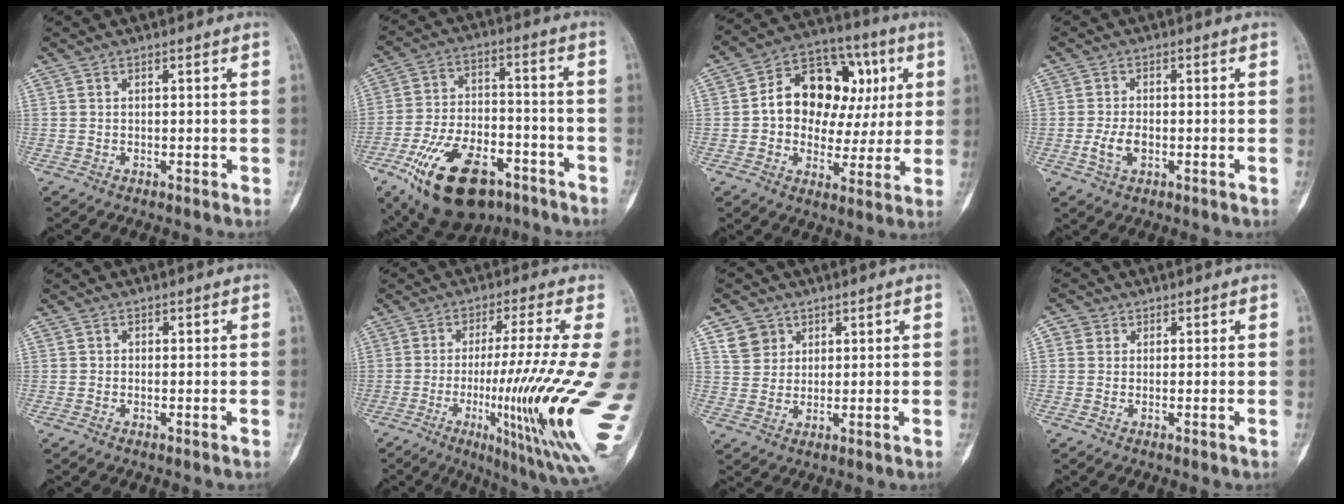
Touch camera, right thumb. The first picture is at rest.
{"total": 20.7, "force": [-11.4, 11.1, 13.3], "torque": [-0.240, 0.053, -0.185]}
{"total": 18.9, "force": [3.4, 13.4, 12.9], "torque": [-0.144, 0.032, 0.050]}
{"total": 3.6, "force": [-1.0, 2.0, 2.8], "torque": [-0.064, 0.007, -0.018]}
{"total": 0.5, "force": [0.1, 0.5, 0.0], "torque": [0.002, 0.000, -0.003]}
{"total": 20.6, "force": [-2.3, 2.0, 20.4], "torque": [-0.308, -0.019, -0.024]}
{"total": 5.2, "force": [2.7, 4.4, 0.7], "torque": [0.006, -0.008, 0.052]}
{"total": 1.9, "force": [0.7, 1.7, 0.4], "torque": [0.002, -0.001, 0.002]}